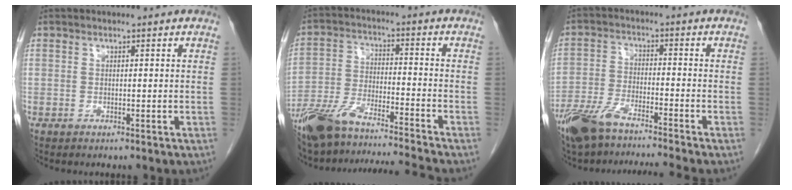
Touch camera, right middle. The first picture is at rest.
{"total": 15.4, "force": [-13.7, -0.2, 7.0], "torque": [-0.141, 0.000, -0.241]}
{"total": 10.0, "force": [-8.6, 0.2, 5.2], "torque": [-0.102, -0.013, -0.155]}